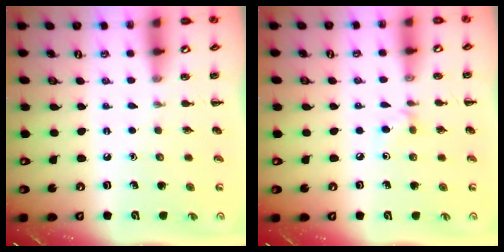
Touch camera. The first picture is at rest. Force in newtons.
{"total": 5.5, "press": 5.2, "slide": 1.8}